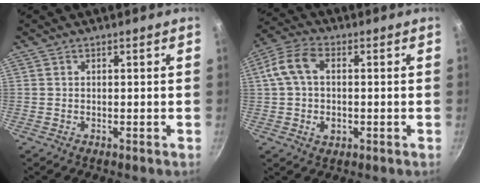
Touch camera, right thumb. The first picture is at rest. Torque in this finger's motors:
{"motor_torque": [0.44, 0.60, 0.35, -0.36, 0.06]}